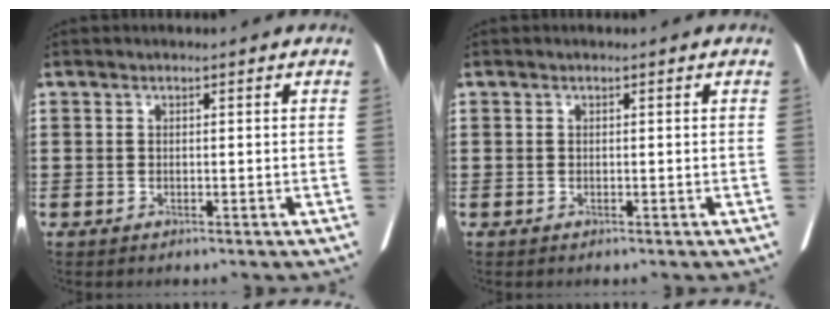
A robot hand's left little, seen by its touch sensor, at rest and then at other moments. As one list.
[{"total": 0.0}]